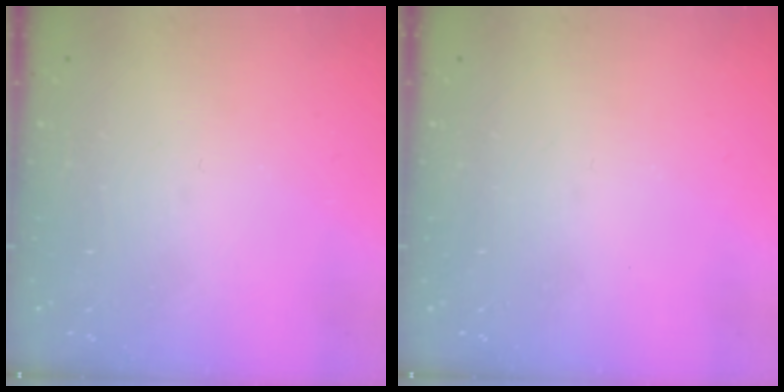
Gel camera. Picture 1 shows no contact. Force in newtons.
{"total": 0.0}